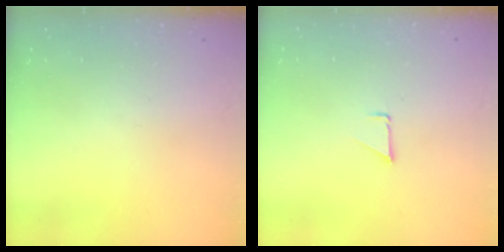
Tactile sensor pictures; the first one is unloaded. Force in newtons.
{"total": 0.7, "press": 0.7, "slide": 0.1}